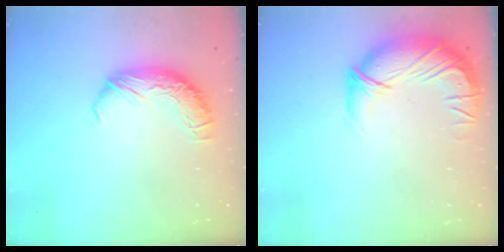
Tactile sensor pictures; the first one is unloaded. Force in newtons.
{"total": 3.0, "press": 0.1, "slide": 3.0}